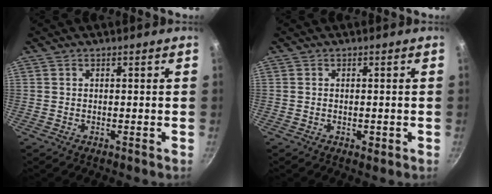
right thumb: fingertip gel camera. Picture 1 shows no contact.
{"total": 1.6, "force": [-0.5, 0.9, 1.3], "torque": [-0.020, -0.001, -0.008]}